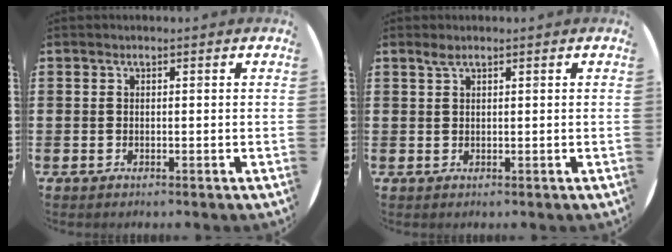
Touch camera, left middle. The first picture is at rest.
{"total": 1.0, "force": [0.8, 0.1, 0.6], "torque": [-0.012, 0.003, 0.014]}